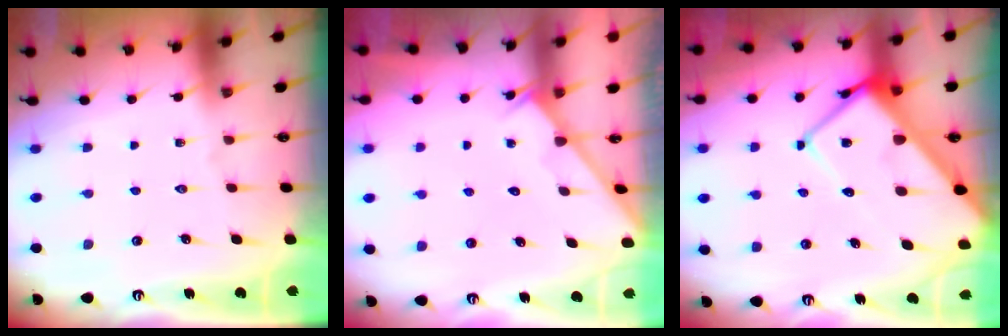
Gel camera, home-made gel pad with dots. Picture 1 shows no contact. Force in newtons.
{"total": 2.0, "press": 2.0, "slide": 0.1}
{"total": 12.7, "press": 12.6, "slide": 1.3}